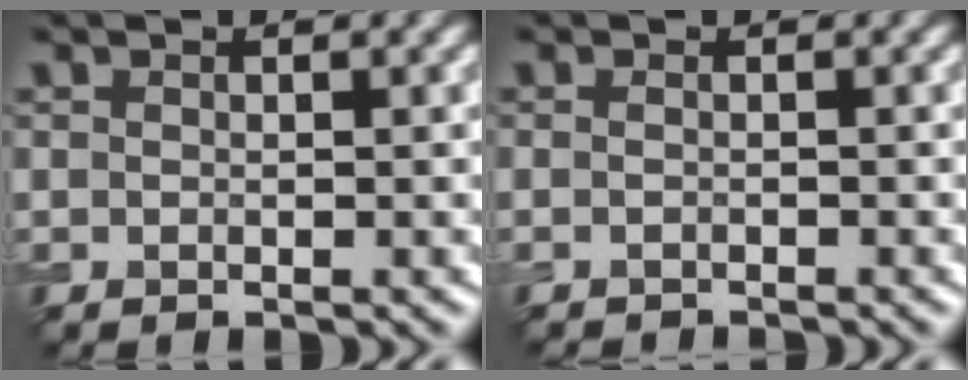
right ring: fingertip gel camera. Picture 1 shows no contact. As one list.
[{"total": 1.0, "force": [-0.9, 0.3, 0.5], "torque": [-0.003, -0.012, -0.020]}]